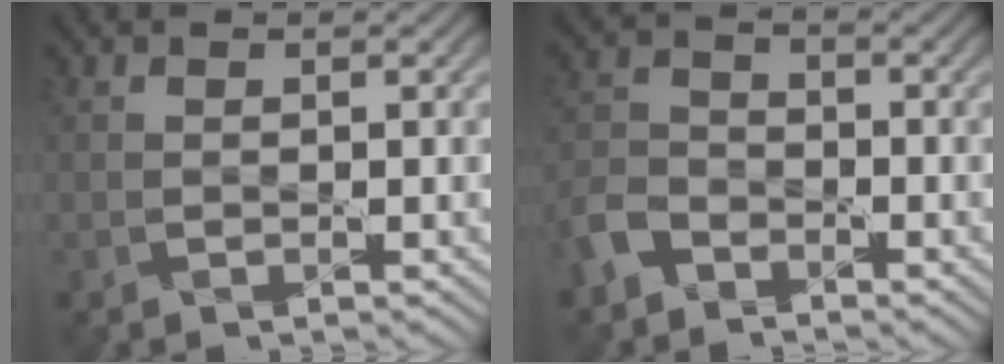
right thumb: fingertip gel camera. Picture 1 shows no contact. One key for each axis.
{"total": 5.0, "fx": -3.7, "fy": 2.7, "fz": 1.8, "tx": -0.053, "ty": -0.002, "tz": -0.090}